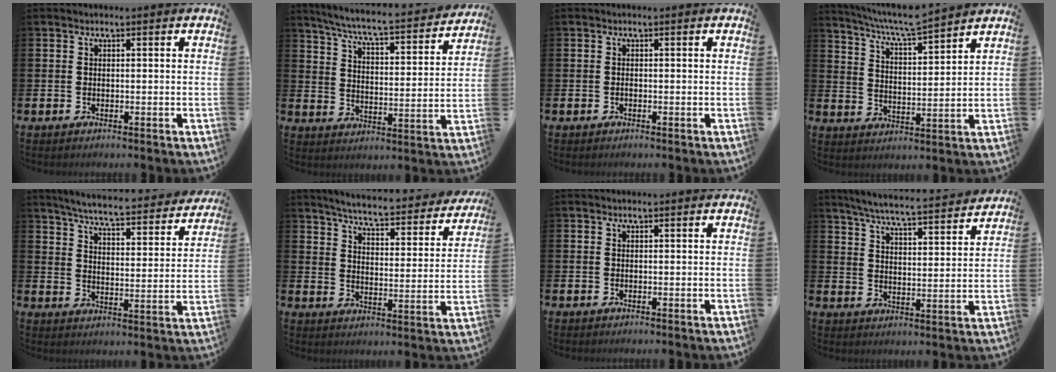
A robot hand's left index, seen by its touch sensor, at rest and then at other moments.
{"total": 6.5, "force": [5.9, 0.3, 2.6], "torque": [-0.082, -0.046, 0.097]}
{"total": 0.0}
{"total": 6.9, "force": [6.6, 0.0, 2.1], "torque": [-0.067, -0.042, 0.114]}
{"total": 6.3, "force": [5.9, 0.1, 2.1], "torque": [-0.063, -0.048, 0.097]}
{"total": 5.6, "force": [5.3, 0.2, 1.7], "torque": [-0.056, -0.046, 0.085]}
{"total": 0.0}
{"total": 6.4, "force": [6.1, 0.1, 2.1], "torque": [-0.068, -0.045, 0.104]}